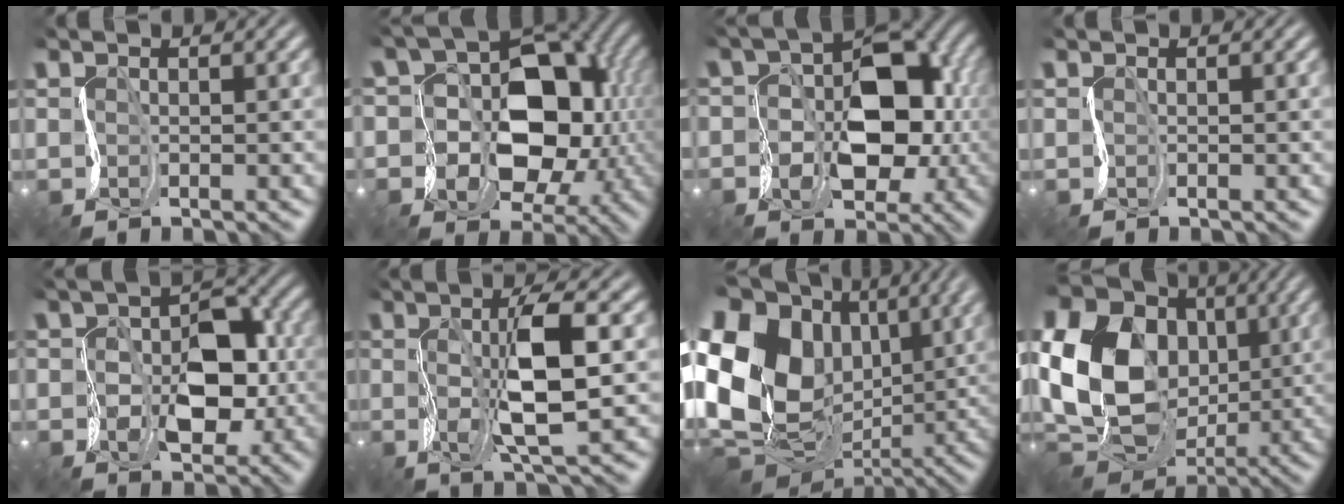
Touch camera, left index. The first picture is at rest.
{"total": 10.3, "force": [-0.9, 7.6, 6.9], "torque": [-0.077, 0.005, -0.007]}
{"total": 8.4, "force": [-0.7, 5.8, 6.0], "torque": [-0.097, -0.005, -0.003]}
{"total": 0.0}
{"total": 6.0, "force": [-1.1, 4.1, 4.2], "torque": [-0.077, -0.005, -0.011]}
{"total": 5.6, "force": [0.0, 0.9, 5.5], "torque": [-0.115, -0.002, 0.005]}
{"total": 17.5, "force": [2.2, 13.1, 11.4], "torque": [-0.245, 0.007, 0.060]}
{"total": 14.3, "force": [0.5, 11.5, 8.4], "torque": [-0.206, 0.000, 0.010]}